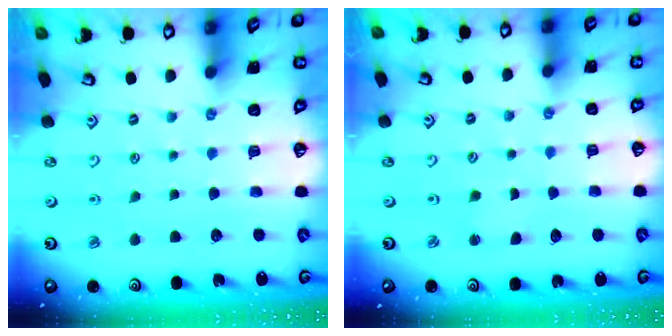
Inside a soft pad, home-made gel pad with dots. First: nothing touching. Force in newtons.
{"total": 2.1, "press": 2.1, "slide": 0.4}